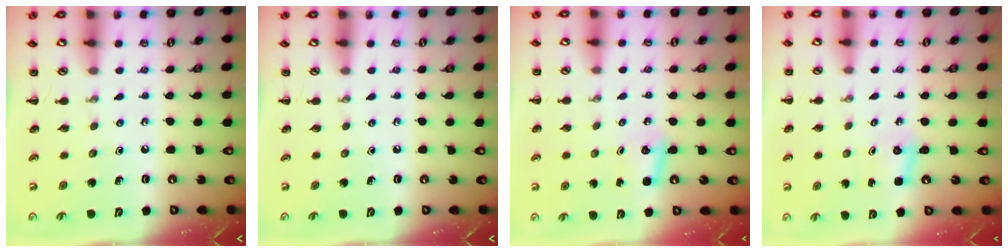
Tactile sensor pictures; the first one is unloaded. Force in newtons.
{"total": 0.0}
{"total": 3.5, "press": 3.3, "slide": 0.9}
{"total": 2.1, "press": 2.0, "slide": 0.6}